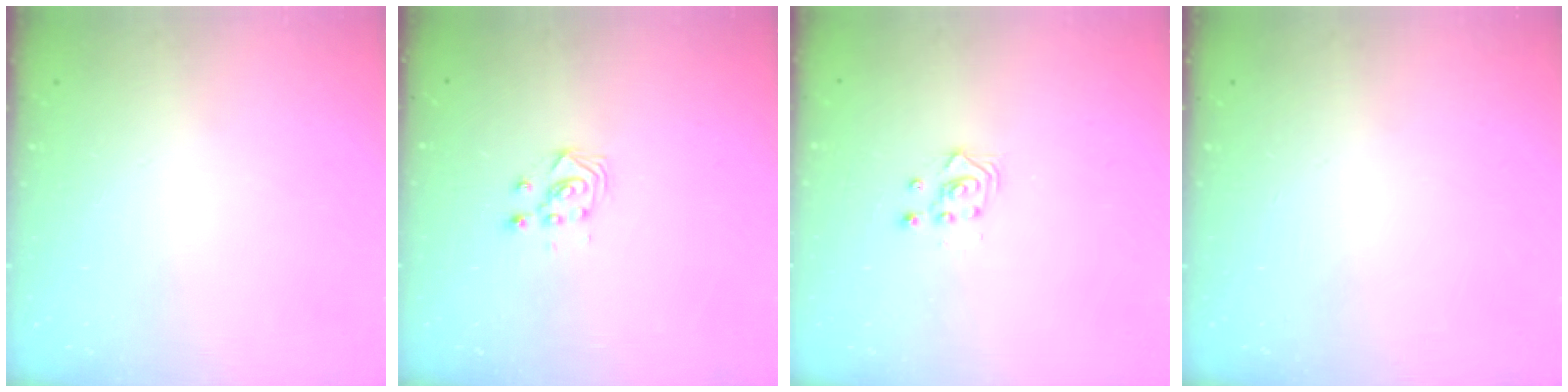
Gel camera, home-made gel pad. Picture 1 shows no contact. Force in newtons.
{"total": 2.7, "press": 2.7, "slide": 0.3}
{"total": 2.3, "press": 2.3, "slide": 0.3}
{"total": 0.0}